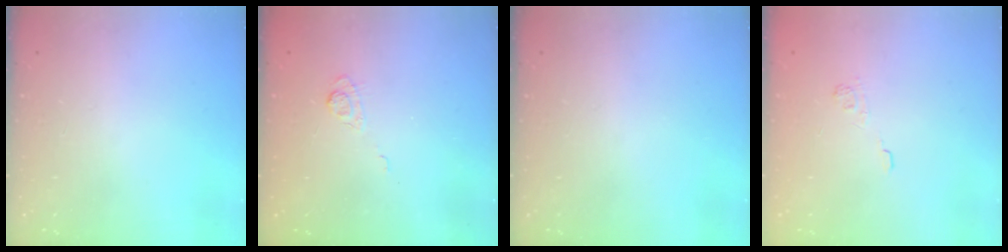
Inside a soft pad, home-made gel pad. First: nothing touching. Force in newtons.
{"total": 3.2, "press": 2.8, "slide": 1.5}
{"total": 0.0}
{"total": 2.3, "press": 1.8, "slide": 1.3}